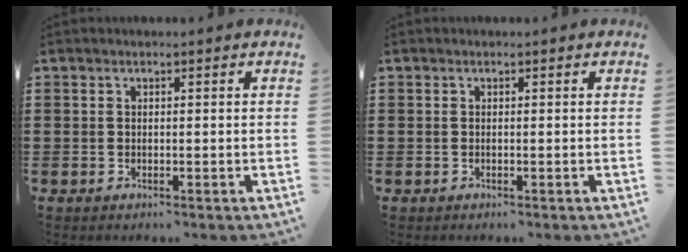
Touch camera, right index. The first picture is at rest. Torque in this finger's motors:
{"motor_torque": [0.87, 1.27, 0.01, 0.00]}